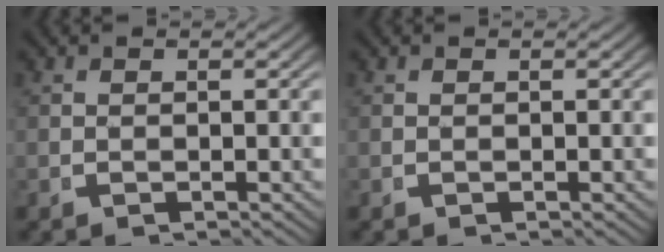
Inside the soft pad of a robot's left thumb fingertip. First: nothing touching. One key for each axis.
{"total": 0.0}